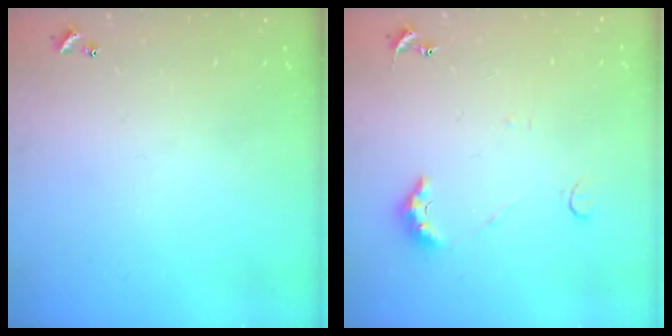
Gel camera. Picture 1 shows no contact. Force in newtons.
{"total": 3.7, "press": 3.6, "slide": 0.8}